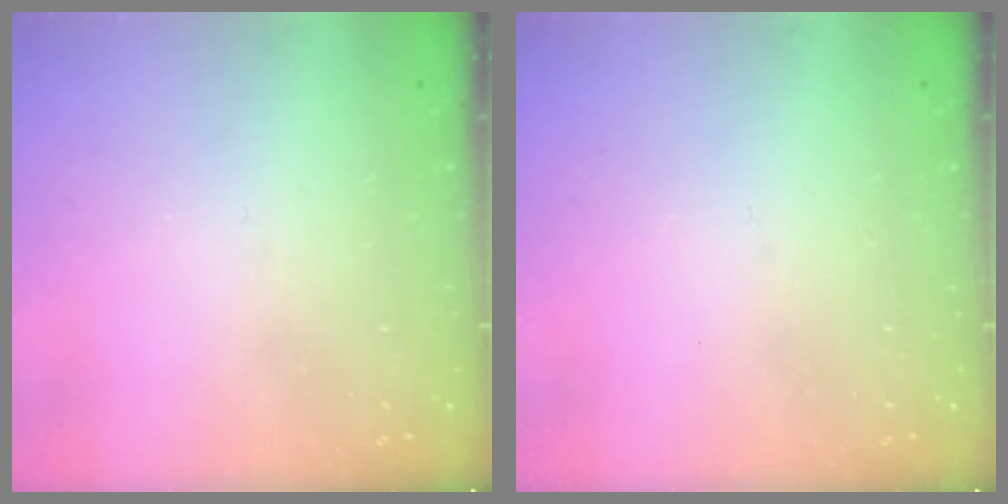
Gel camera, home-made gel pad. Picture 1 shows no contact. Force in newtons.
{"total": 0.0}